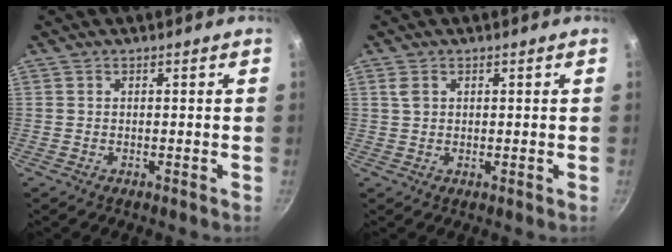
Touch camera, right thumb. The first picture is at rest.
{"total": 1.9, "force": [0.8, 1.3, 1.2], "torque": [-0.021, 0.001, 0.016]}